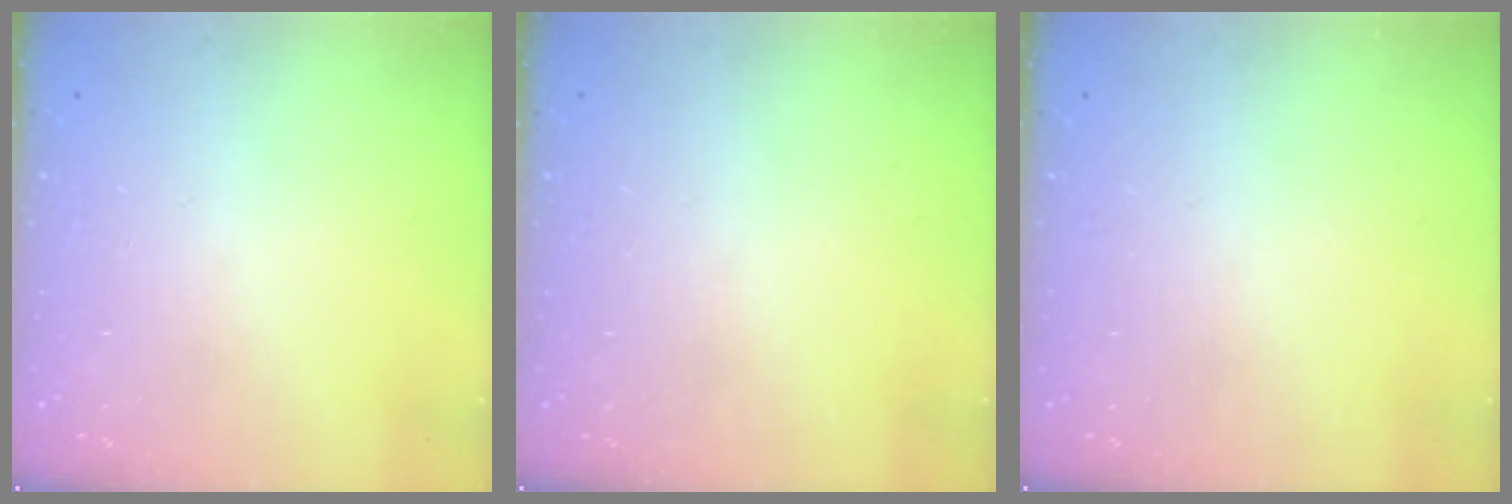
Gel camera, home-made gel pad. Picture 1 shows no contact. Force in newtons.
{"total": 0.0}
{"total": 0.0}